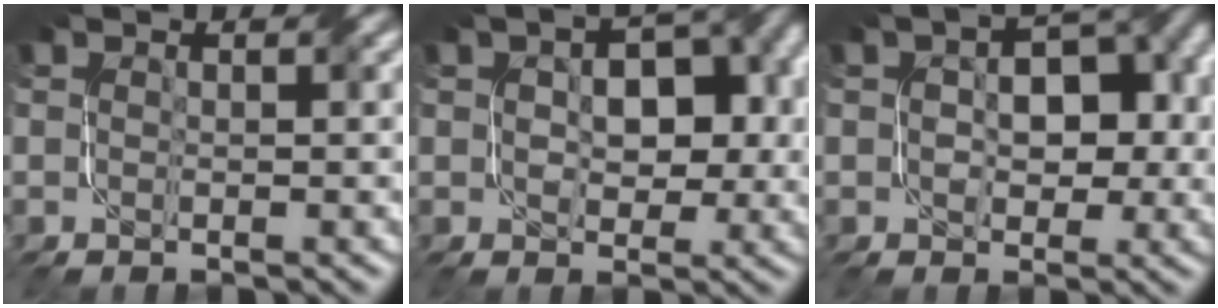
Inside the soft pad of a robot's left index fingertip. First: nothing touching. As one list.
[{"total": 6.1, "force": [0.3, 3.9, 4.7], "torque": [-0.059, 0.006, 0.007]}, {"total": 6.1, "force": [-0.4, 3.9, 4.7], "torque": [-0.050, 0.018, -0.006]}]